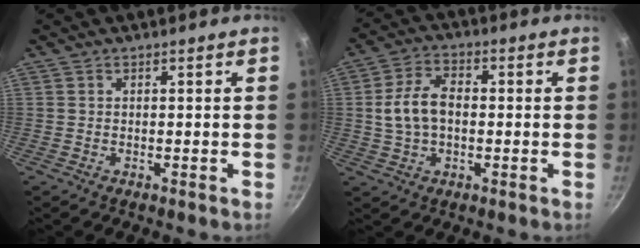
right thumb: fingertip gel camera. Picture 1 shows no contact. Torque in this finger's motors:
{"motor_torque": [0.01, 0.06, -0.12, 0.23, 0.11]}